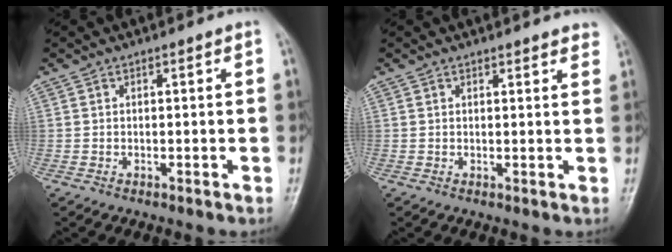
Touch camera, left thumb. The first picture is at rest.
{"total": 3.5, "force": [3.2, 0.9, 1.0], "torque": [0.008, -0.010, 0.027]}